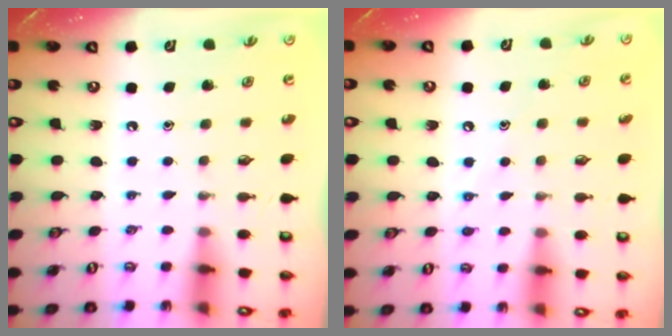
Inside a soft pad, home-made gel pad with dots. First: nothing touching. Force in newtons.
{"total": 6.8, "press": 6.8, "slide": 0.3}